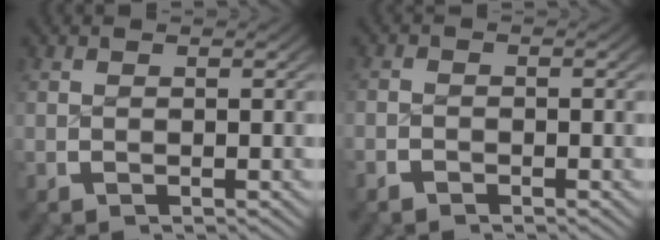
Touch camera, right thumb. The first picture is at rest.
{"total": 1.1, "force": [-1.0, 0.6, 0.1], "torque": [0.001, -0.001, -0.023]}